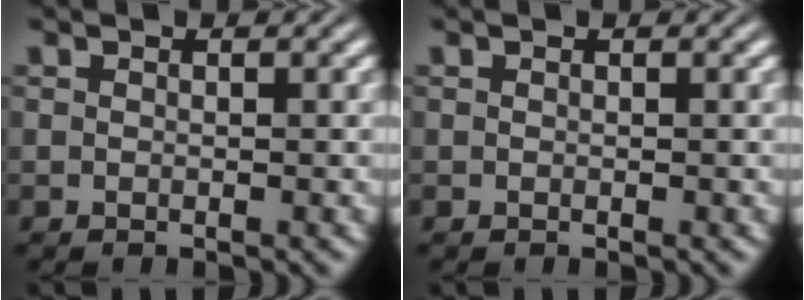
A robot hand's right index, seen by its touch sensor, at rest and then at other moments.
{"total": 0.0}